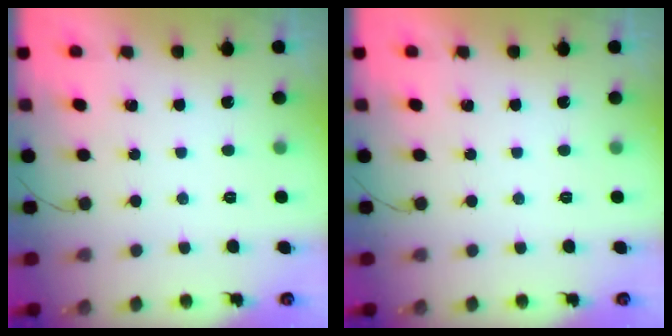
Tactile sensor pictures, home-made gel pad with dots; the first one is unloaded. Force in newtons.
{"total": 0.0}